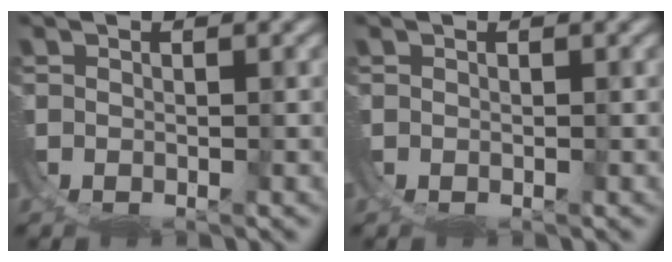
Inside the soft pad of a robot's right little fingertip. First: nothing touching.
{"total": 0.0}